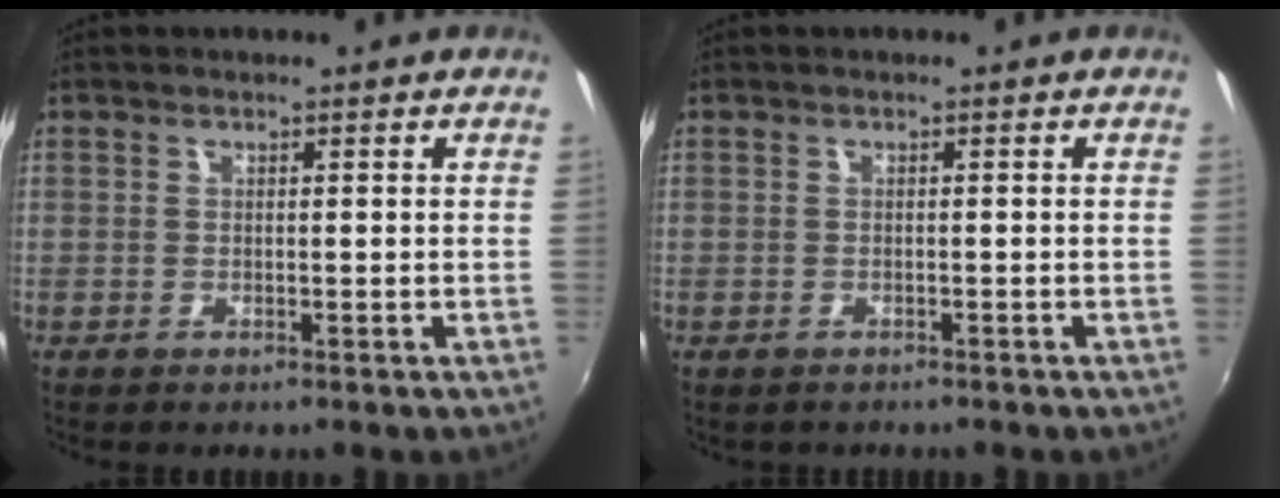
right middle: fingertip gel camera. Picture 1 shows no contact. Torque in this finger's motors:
{"motor_torque": [-0.21, -0.84, 0.06, 0.06]}